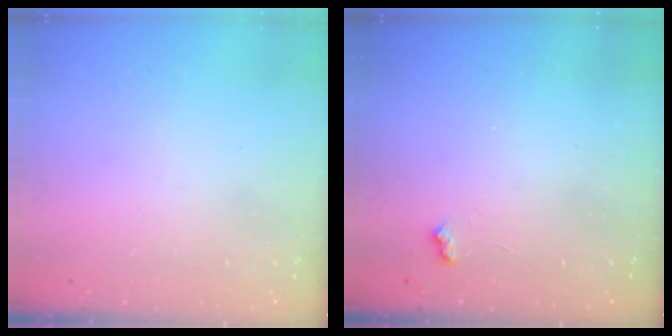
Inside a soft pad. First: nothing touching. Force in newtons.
{"total": 3.9, "press": 3.9, "slide": 0.5}